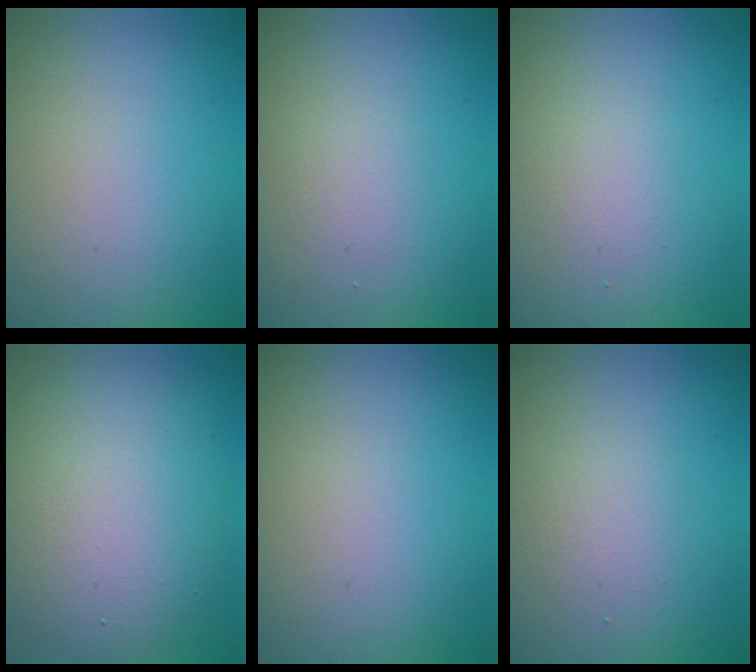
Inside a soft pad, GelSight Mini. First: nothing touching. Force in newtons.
{"total": 1.0, "press": 1.0, "slide": 0.0}
{"total": 1.3, "press": 1.3, "slide": 0.1}
{"total": 8.6, "press": 8.6, "slide": 0.3}
{"total": 0.0}
{"total": 1.7, "press": 1.6, "slide": 0.1}